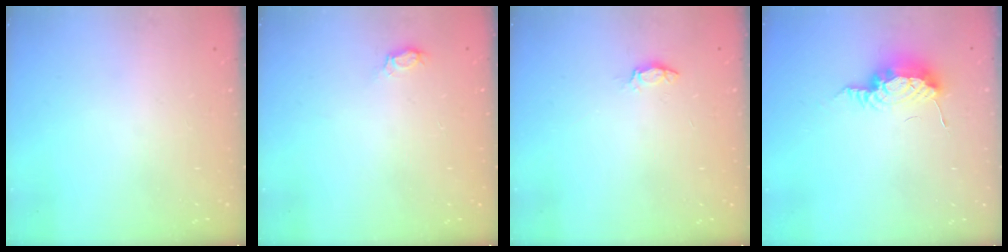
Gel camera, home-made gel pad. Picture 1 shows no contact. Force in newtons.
{"total": 4.7, "press": 4.5, "slide": 1.3}
{"total": 3.0, "press": 3.0, "slide": 0.3}
{"total": 8.5, "press": 8.3, "slide": 1.6}